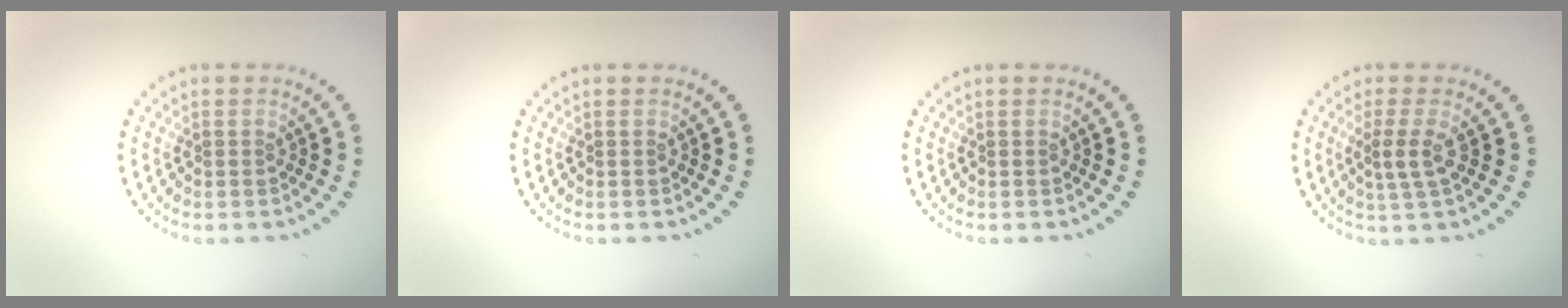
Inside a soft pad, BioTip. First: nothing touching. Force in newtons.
{"total": 0.0}
{"total": 0.0}
{"total": 1.8, "press": 1.4, "slide": 1.0}